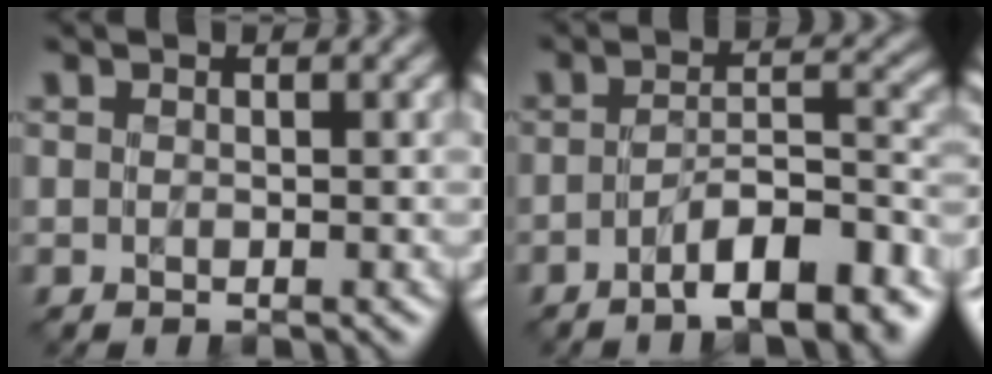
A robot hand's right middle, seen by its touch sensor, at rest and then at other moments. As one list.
[{"total": 8.6, "force": [-5.1, 2.5, 6.4], "torque": [-0.084, 0.006, -0.075]}]